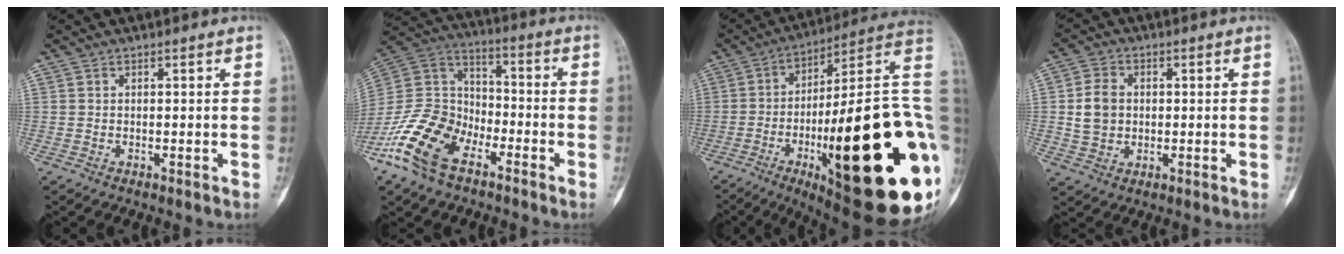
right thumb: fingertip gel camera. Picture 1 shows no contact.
{"total": 16.8, "force": [-9.7, 9.6, 9.8], "torque": [-0.192, 0.060, -0.194]}
{"total": 37.8, "force": [-7.7, 9.3, 35.8], "torque": [-0.459, 0.014, -0.114]}
{"total": 6.6, "force": [0.4, 5.4, 3.8], "torque": [-0.062, 0.004, 0.009]}